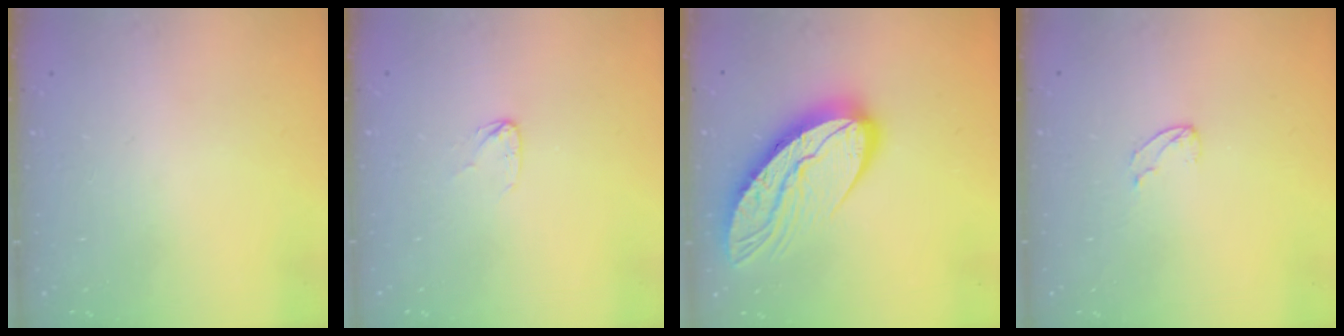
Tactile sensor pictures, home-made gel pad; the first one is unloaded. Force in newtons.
{"total": 3.5, "press": 3.5, "slide": 0.2}
{"total": 15.1, "press": 15.0, "slide": 1.3}
{"total": 3.1, "press": 3.1, "slide": 0.3}